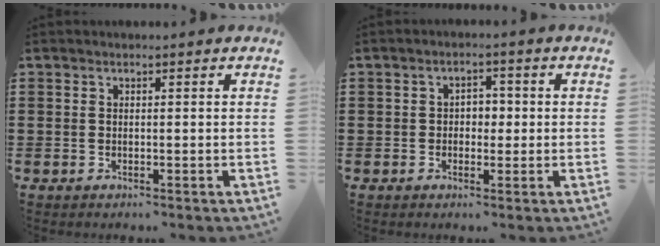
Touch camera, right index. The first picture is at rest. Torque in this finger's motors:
{"motor_torque": [0.52, 0.47, 0.06, 0.01]}